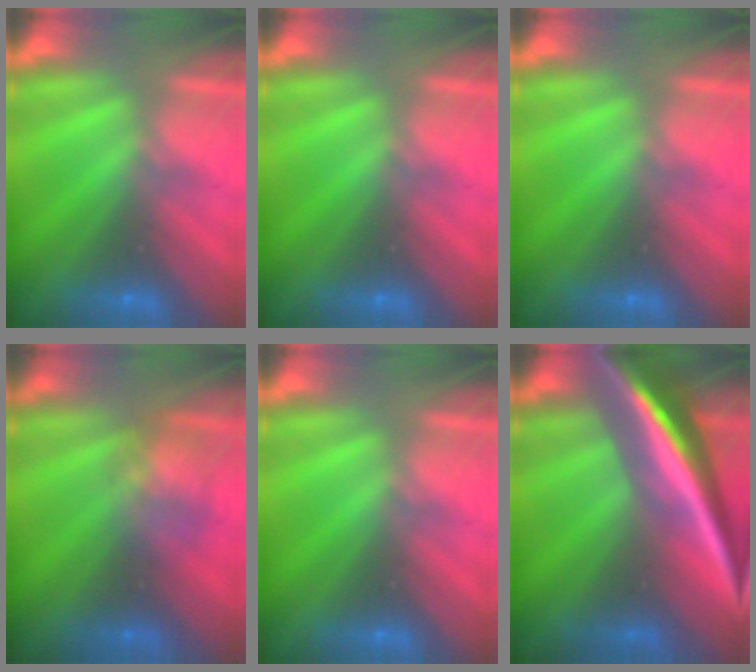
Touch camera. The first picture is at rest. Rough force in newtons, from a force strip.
{"total": 0.0}
{"total": 0.0}
{"total": 2.3}
{"total": 0.0}
{"total": 7.1}